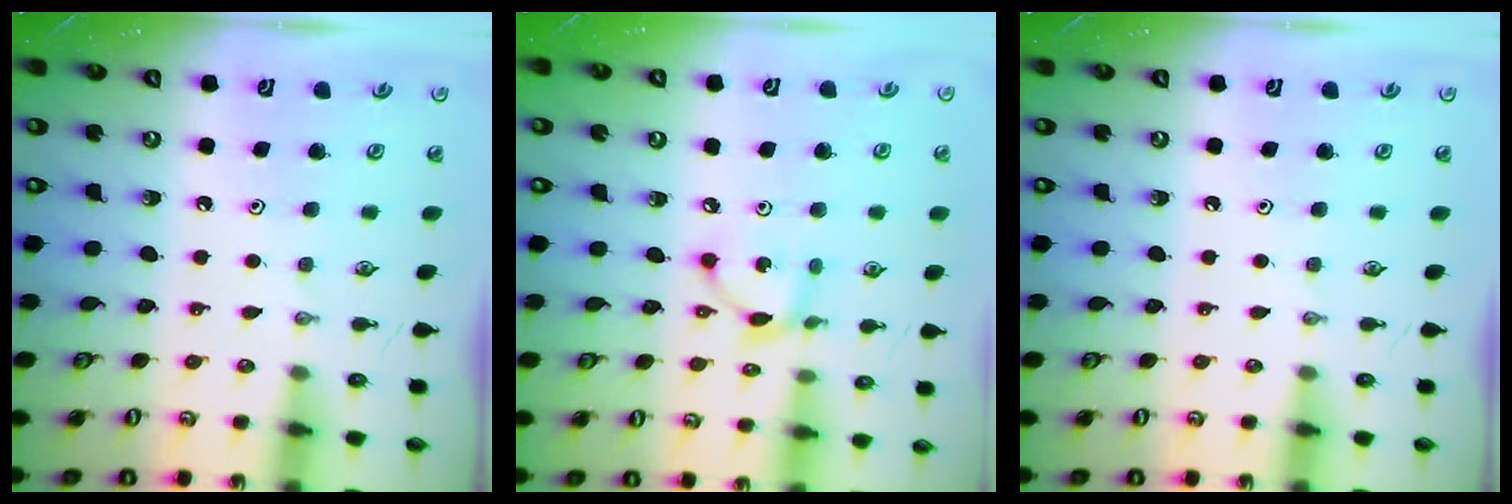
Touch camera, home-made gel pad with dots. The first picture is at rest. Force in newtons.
{"total": 6.3, "press": 6.3, "slide": 0.2}
{"total": 0.0}